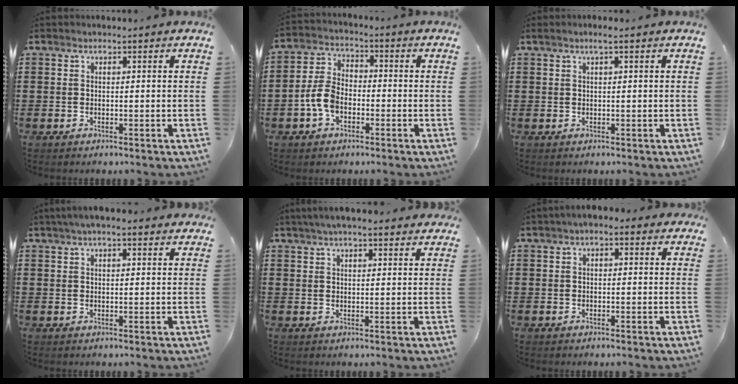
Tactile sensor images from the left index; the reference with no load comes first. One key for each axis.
{"total": 5.9, "fx": -2.1, "fy": 3.7, "fz": 4.1, "tx": -0.113, "ty": -0.001, "tz": -0.048}
{"total": 1.5, "fx": 0.6, "fy": 0.0, "fz": 1.3, "tx": -0.025, "ty": 0.000, "tz": 0.010}
{"total": 3.4, "fx": 2.6, "fy": 0.5, "fz": 2.1, "tx": -0.046, "ty": 0.007, "tz": 0.046}
{"total": 4.0, "fx": 3.3, "fy": 0.5, "fz": 2.1, "tx": -0.049, "ty": 0.004, "tz": 0.060}
{"total": 1.8, "fx": 0.2, "fy": 0.8, "fz": 1.5, "tx": -0.029, "ty": 0.007, "tz": 0.002}